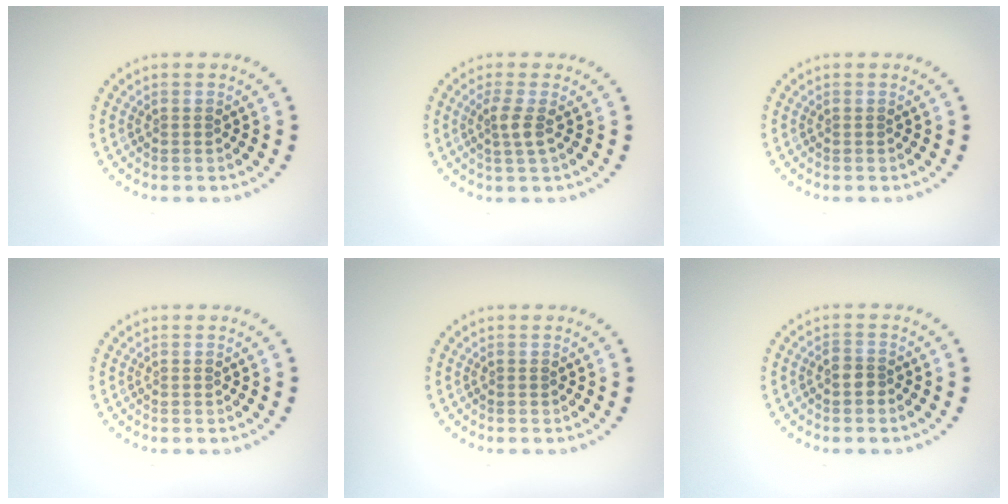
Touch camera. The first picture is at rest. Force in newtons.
{"total": 1.9, "press": 1.4, "slide": 1.2}
{"total": 0.0}
{"total": 0.0}
{"total": 0.0}
{"total": 1.4, "press": 1.2, "slide": 0.7}